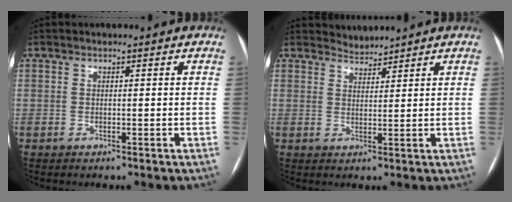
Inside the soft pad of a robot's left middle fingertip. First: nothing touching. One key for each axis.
{"total": 2.2, "fx": 2.1, "fy": 0.0, "fz": -0.6, "tx": 0.003, "ty": 0.002, "tz": 0.043}